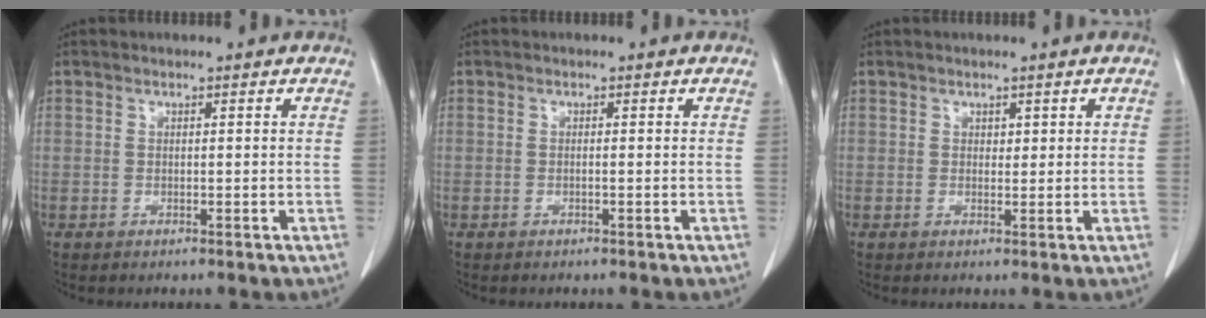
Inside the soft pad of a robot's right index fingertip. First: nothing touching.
{"total": 0.0}
{"total": 1.2, "force": [0.6, 0.9, 0.6], "torque": [-0.002, -0.001, 0.007]}